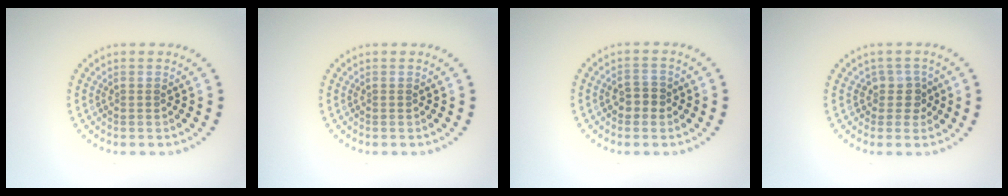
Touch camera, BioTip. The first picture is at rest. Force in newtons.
{"total": 0.0}
{"total": 1.9, "press": 1.8, "slide": 0.4}
{"total": 2.0, "press": 1.6, "slide": 1.2}